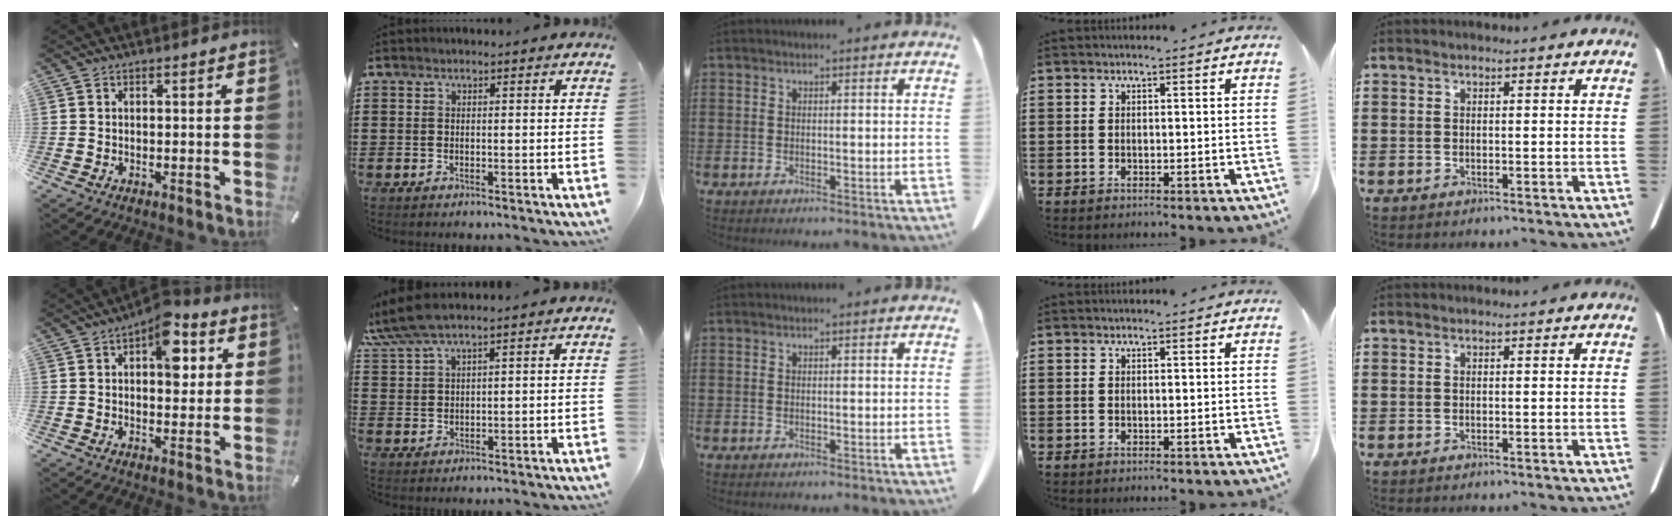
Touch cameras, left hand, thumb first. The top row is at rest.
{"thumb": {"total": 10.2, "force": [3.4, 5.7, 7.7], "torque": [-0.087, -0.014, 0.052]}, "index": {"total": 4.9, "force": [3.8, 0.5, 3.0], "torque": [-0.069, -0.002, 0.070]}}